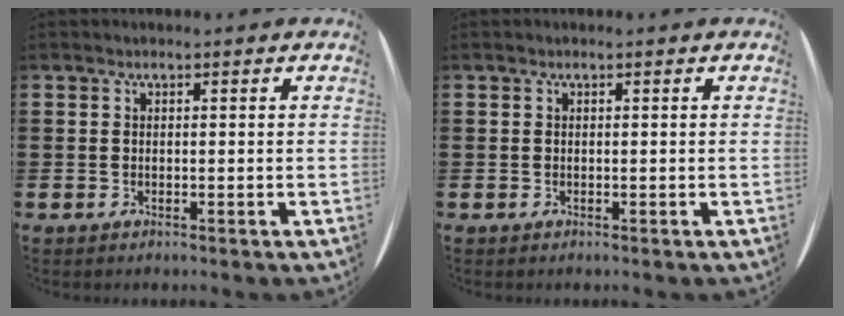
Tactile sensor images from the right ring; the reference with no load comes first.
{"total": 0.0}